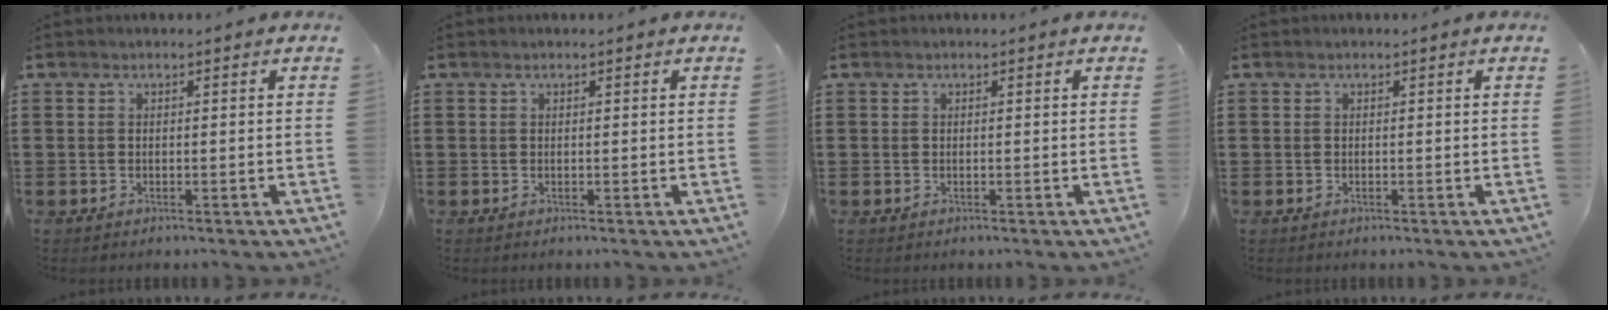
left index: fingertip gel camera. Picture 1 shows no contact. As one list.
[{"total": 0.0}, {"total": 0.0}, {"total": 0.0}]